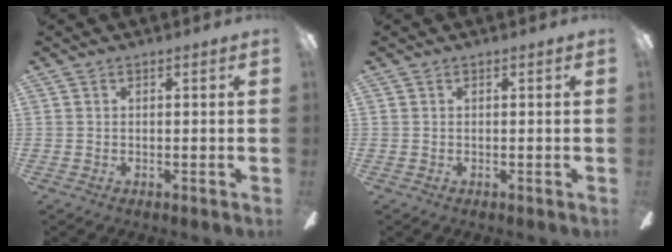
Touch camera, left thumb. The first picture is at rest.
{"total": 0.0}